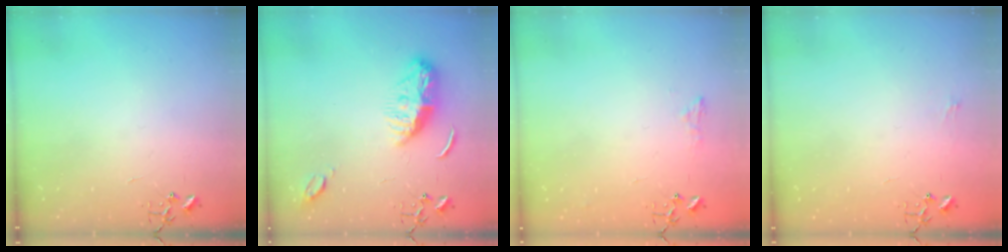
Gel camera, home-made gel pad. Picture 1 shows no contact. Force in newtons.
{"total": 10.4, "press": 10.4, "slide": 0.1}
{"total": 6.4, "press": 6.4, "slide": 0.6}
{"total": 5.0, "press": 5.0, "slide": 0.7}